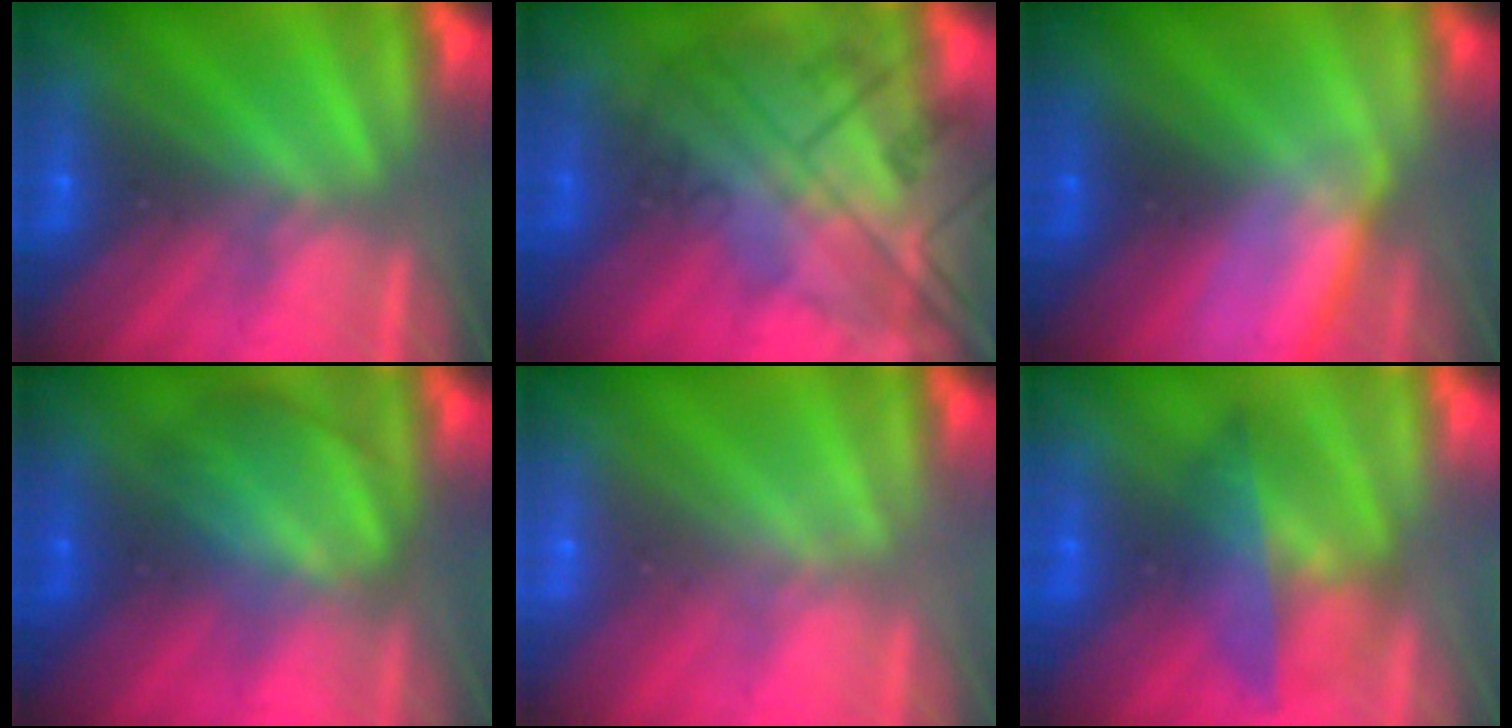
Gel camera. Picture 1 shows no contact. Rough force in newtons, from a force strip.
{"total": 10.8}
{"total": 2.9}
{"total": 3.0}
{"total": 1.9}
{"total": 4.5}